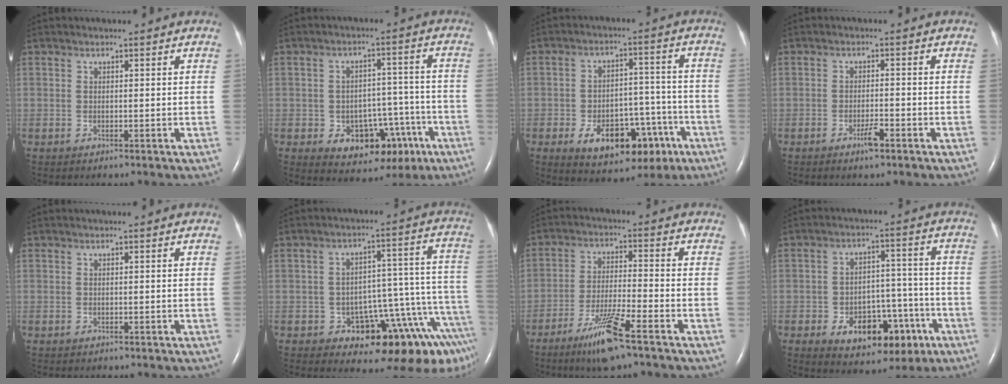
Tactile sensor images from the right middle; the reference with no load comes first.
{"total": 10.8, "force": [-5.0, 6.9, 6.7], "torque": [-0.079, 0.027, -0.055]}
{"total": 13.6, "force": [-6.8, 7.4, 9.1], "torque": [-0.124, 0.021, -0.087]}
{"total": 2.5, "force": [-1.6, 0.3, 1.9], "torque": [-0.036, -0.001, -0.028]}
{"total": 0.0}
{"total": 14.8, "force": [-8.8, 5.5, 10.5], "torque": [-0.066, 0.074, -0.113]}
{"total": 8.7, "force": [-5.8, -0.1, 6.5], "torque": [-0.131, -0.023, -0.109]}
{"total": 12.1, "force": [-5.5, 7.0, 8.1], "torque": [-0.110, 0.024, -0.067]}